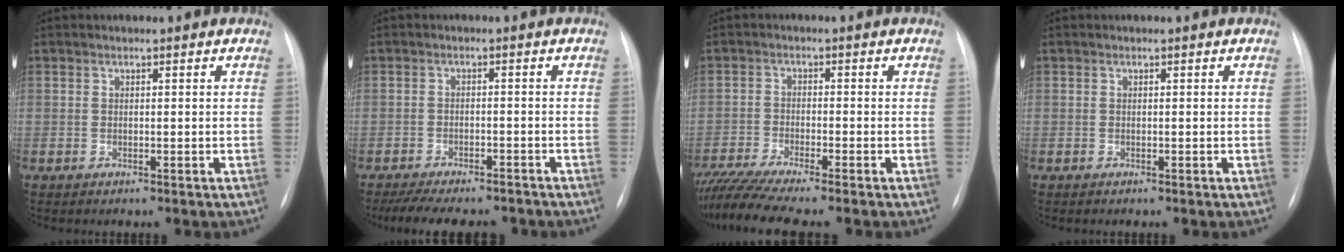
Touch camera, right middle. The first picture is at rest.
{"total": 12.6, "force": [-10.9, 3.6, 5.3], "torque": [-0.092, 0.001, -0.144]}
{"total": 9.3, "force": [-8.1, -0.8, 4.5], "torque": [-0.078, -0.022, -0.136]}
{"total": 0.0}